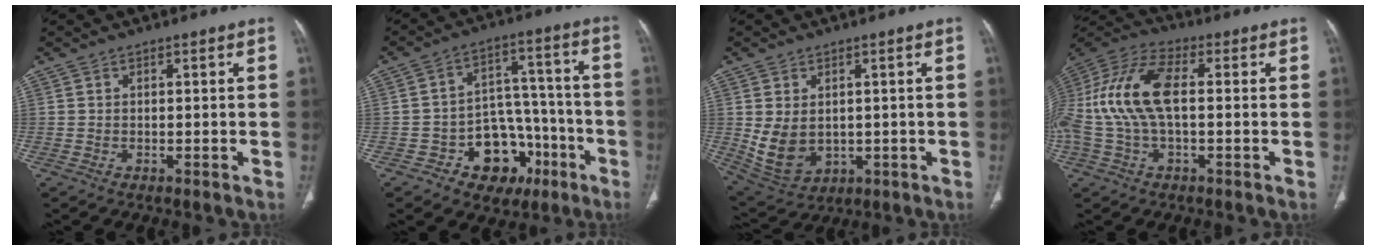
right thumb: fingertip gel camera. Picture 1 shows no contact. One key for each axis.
{"total": 14.2, "fx": -6.5, "fy": 10.3, "fz": 7.3, "tx": -0.050, "ty": 0.069, "tz": -0.086}
{"total": 8.6, "fx": 0.3, "fy": 6.3, "fz": 5.9, "tx": -0.102, "ty": -0.009, "tz": 0.035}
{"total": 16.1, "fx": 0.4, "fy": 7.5, "fz": 14.2, "tx": -0.319, "ty": 0.034, "tz": 0.006}